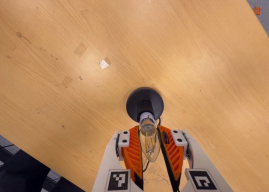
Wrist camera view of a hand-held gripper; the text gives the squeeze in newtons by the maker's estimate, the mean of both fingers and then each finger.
{"total": 12.2, "left": 11.0, "right": 13.4}